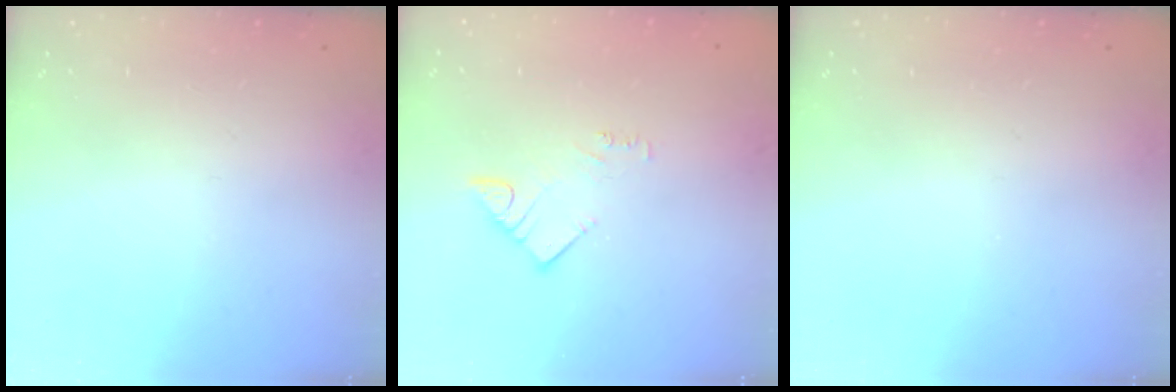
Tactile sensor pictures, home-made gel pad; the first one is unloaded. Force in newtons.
{"total": 3.1, "press": 3.0, "slide": 0.4}
{"total": 0.0}